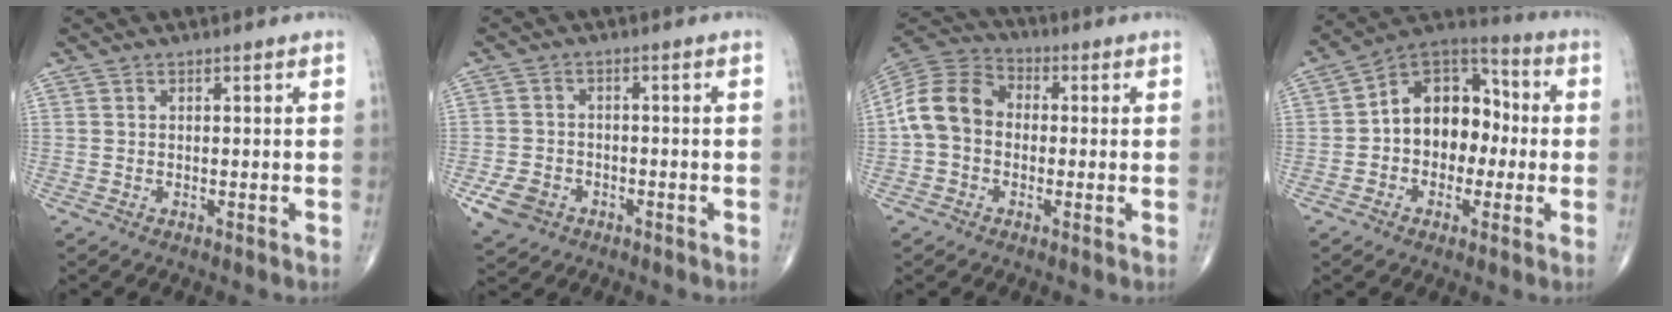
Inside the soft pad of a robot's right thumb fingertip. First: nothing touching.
{"total": 5.6, "force": [-2.7, 4.3, 2.3], "torque": [-0.042, 0.011, -0.043]}
{"total": 11.1, "force": [-0.8, 8.7, 6.8], "torque": [-0.120, 0.034, -0.029]}
{"total": 14.4, "force": [-0.5, 10.4, 9.9], "torque": [-0.109, 0.044, -0.022]}